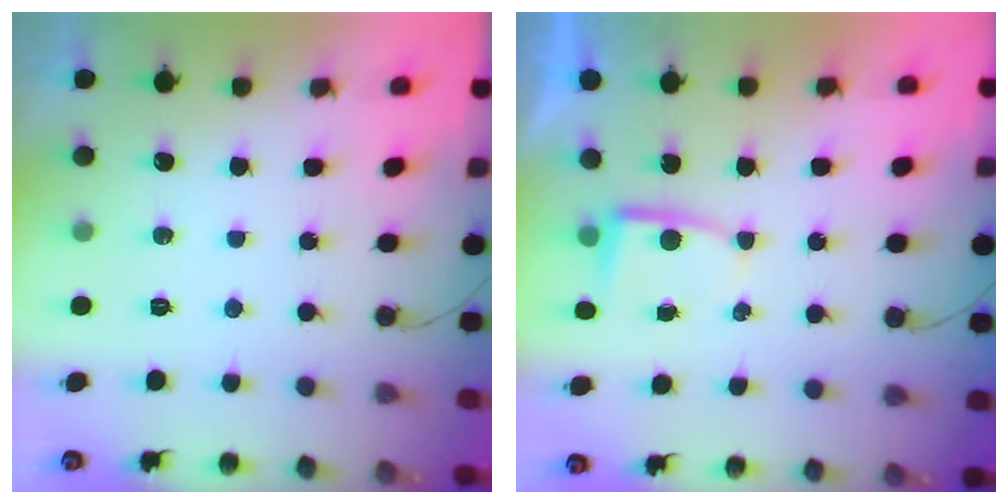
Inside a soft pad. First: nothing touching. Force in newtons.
{"total": 2.2, "press": 2.2, "slide": 0.3}